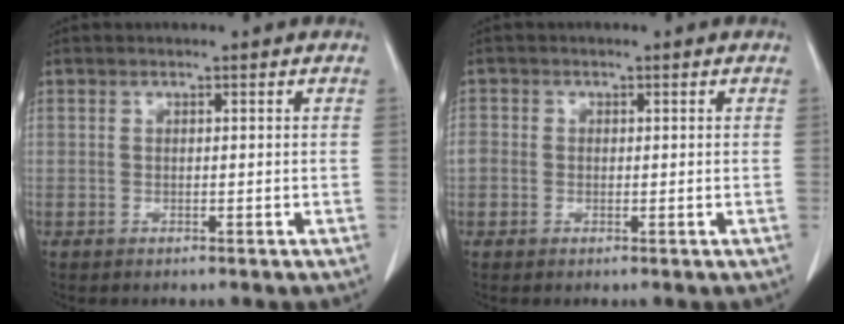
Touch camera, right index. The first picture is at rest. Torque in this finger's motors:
{"motor_torque": [1.20, 0.11, 0.63, 0.14]}